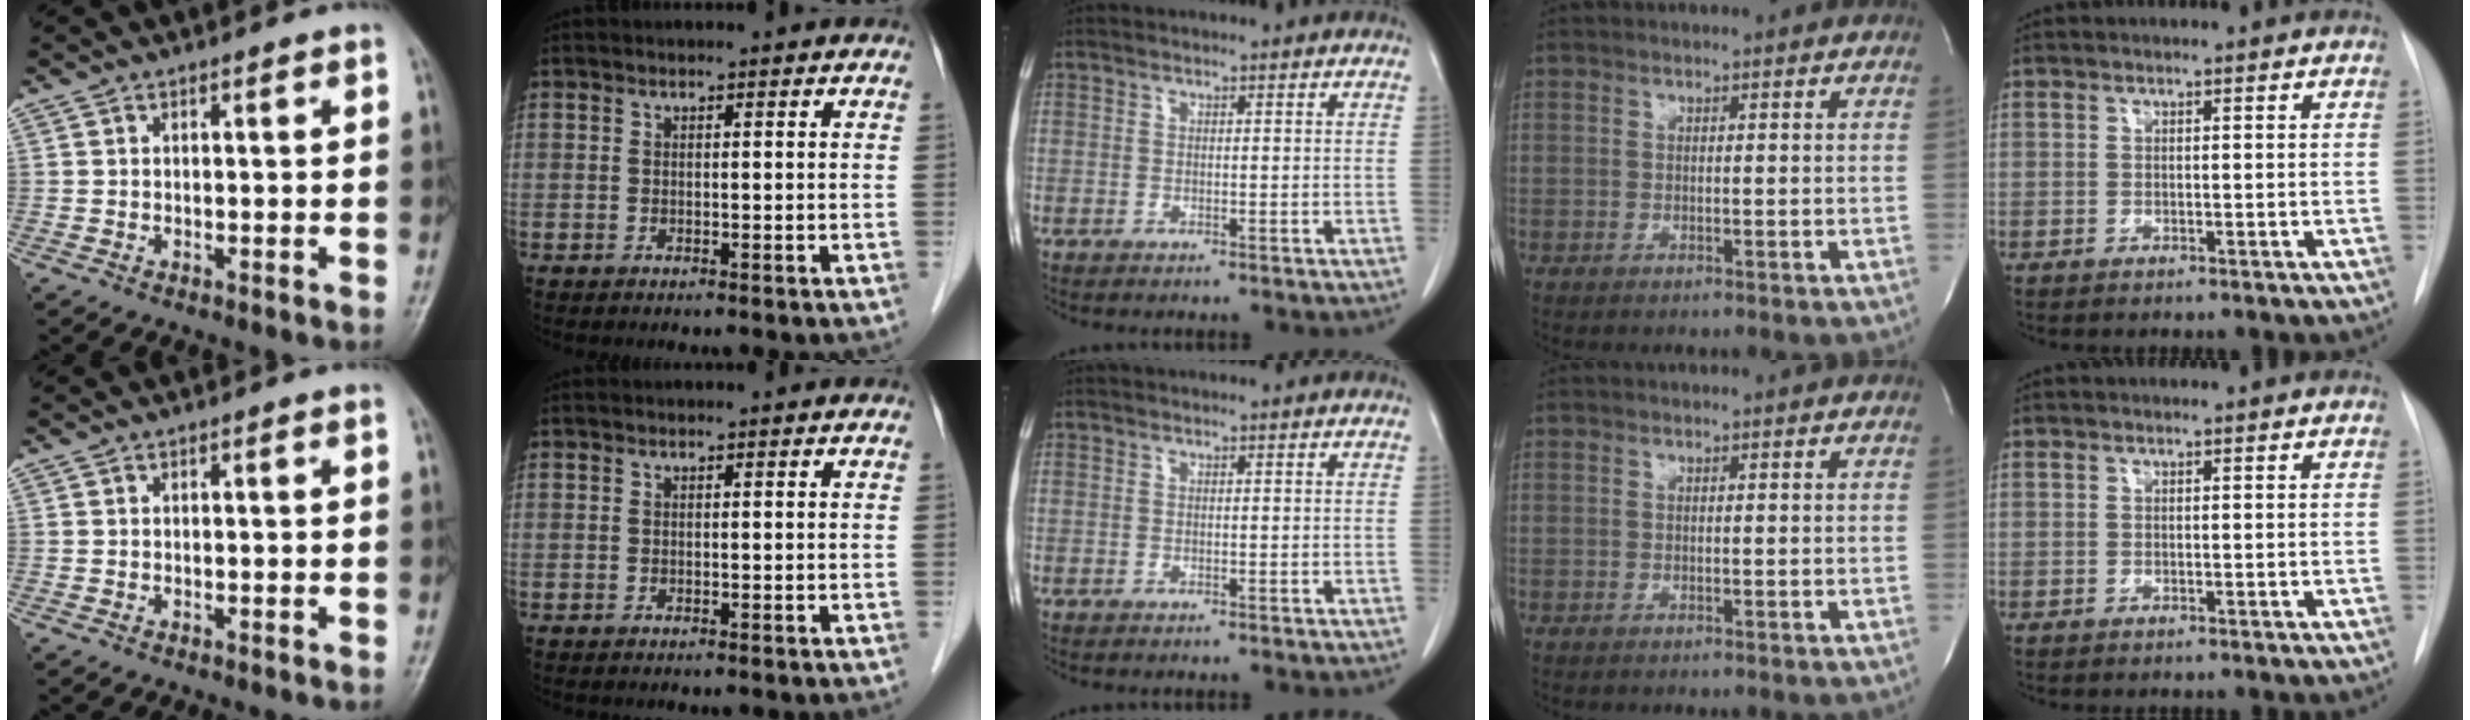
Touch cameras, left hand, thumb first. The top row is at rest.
{}